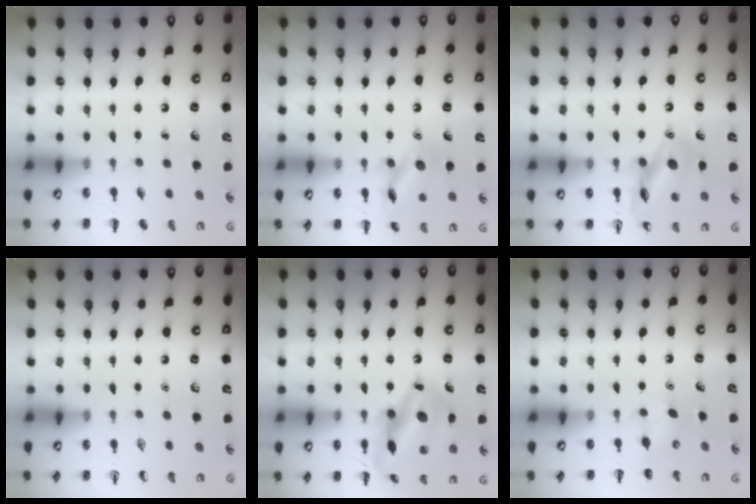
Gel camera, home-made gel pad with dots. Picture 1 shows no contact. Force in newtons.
{"total": 12.8, "press": 12.8, "slide": 0.7}
{"total": 13.4, "press": 13.3, "slide": 1.1}
{"total": 0.0}
{"total": 15.0, "press": 14.9, "slide": 1.3}
{"total": 2.7, "press": 2.6, "slide": 0.7}